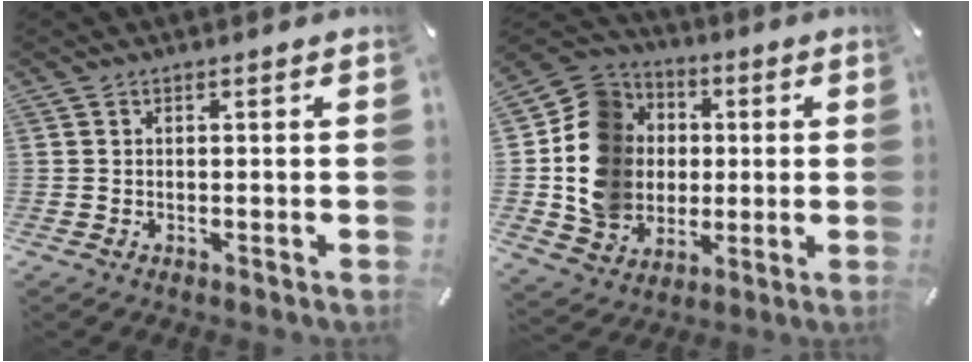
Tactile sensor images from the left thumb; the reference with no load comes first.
{"total": 15.9, "force": [-0.4, 14.8, 5.8], "torque": [-0.115, 0.015, -0.001]}